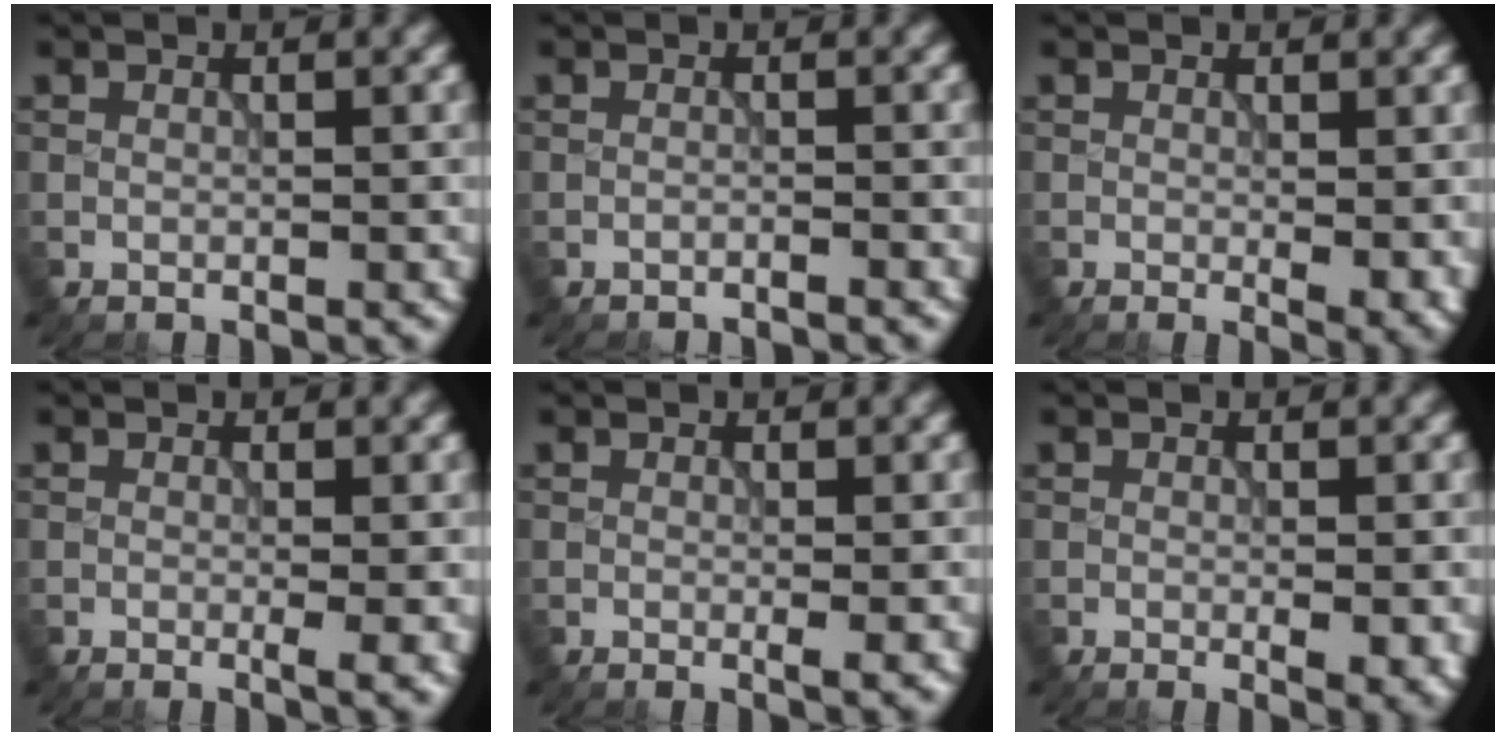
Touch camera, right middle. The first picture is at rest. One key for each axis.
{"total": 1.0, "fx": -1.0, "fy": 0.0, "fz": 0.2, "tx": 0.000, "ty": -0.003, "tz": -0.023}
{"total": 2.5, "fx": -0.1, "fy": 0.7, "fz": 2.3, "tx": -0.029, "ty": -0.009, "tz": 0.001}
{"total": 2.1, "fx": -0.2, "fy": 0.4, "fz": 2.0, "tx": -0.029, "ty": -0.009, "tz": -0.001}
{"total": 1.2, "fx": -0.1, "fy": 0.1, "fz": 1.2, "tx": -0.017, "ty": -0.005, "tz": -0.003}
{"total": 2.5, "fx": -0.4, "fy": 0.6, "fz": 2.4, "tx": -0.033, "ty": -0.009, "tz": -0.003}